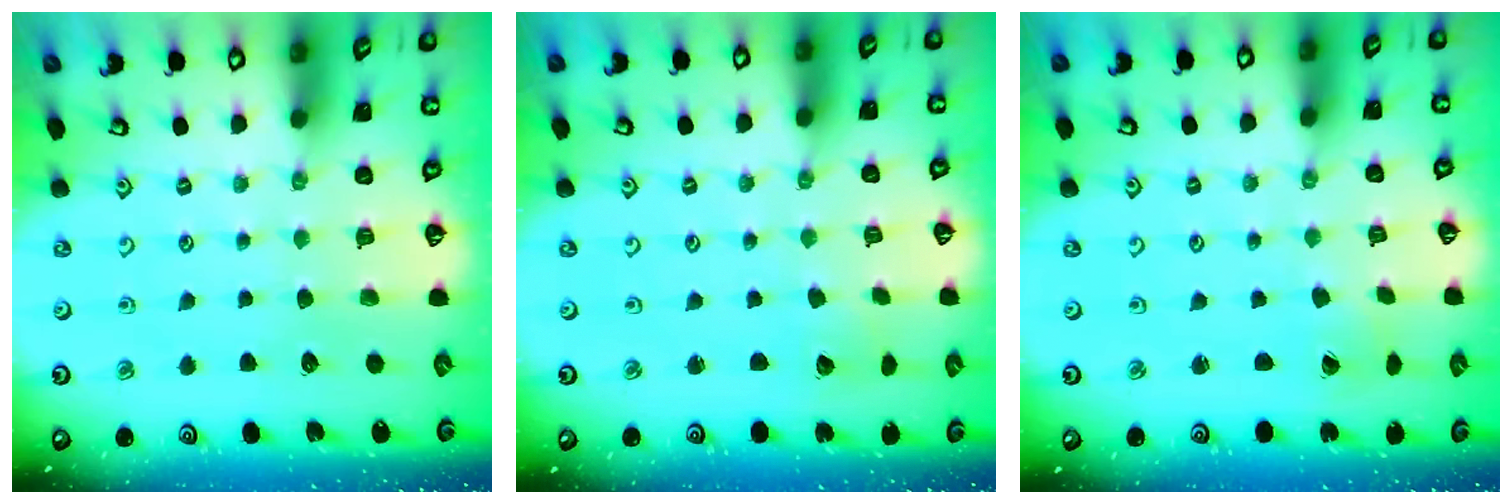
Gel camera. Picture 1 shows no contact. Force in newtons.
{"total": 2.0, "press": 2.0, "slide": 0.2}
{"total": 1.2, "press": 1.1, "slide": 0.4}